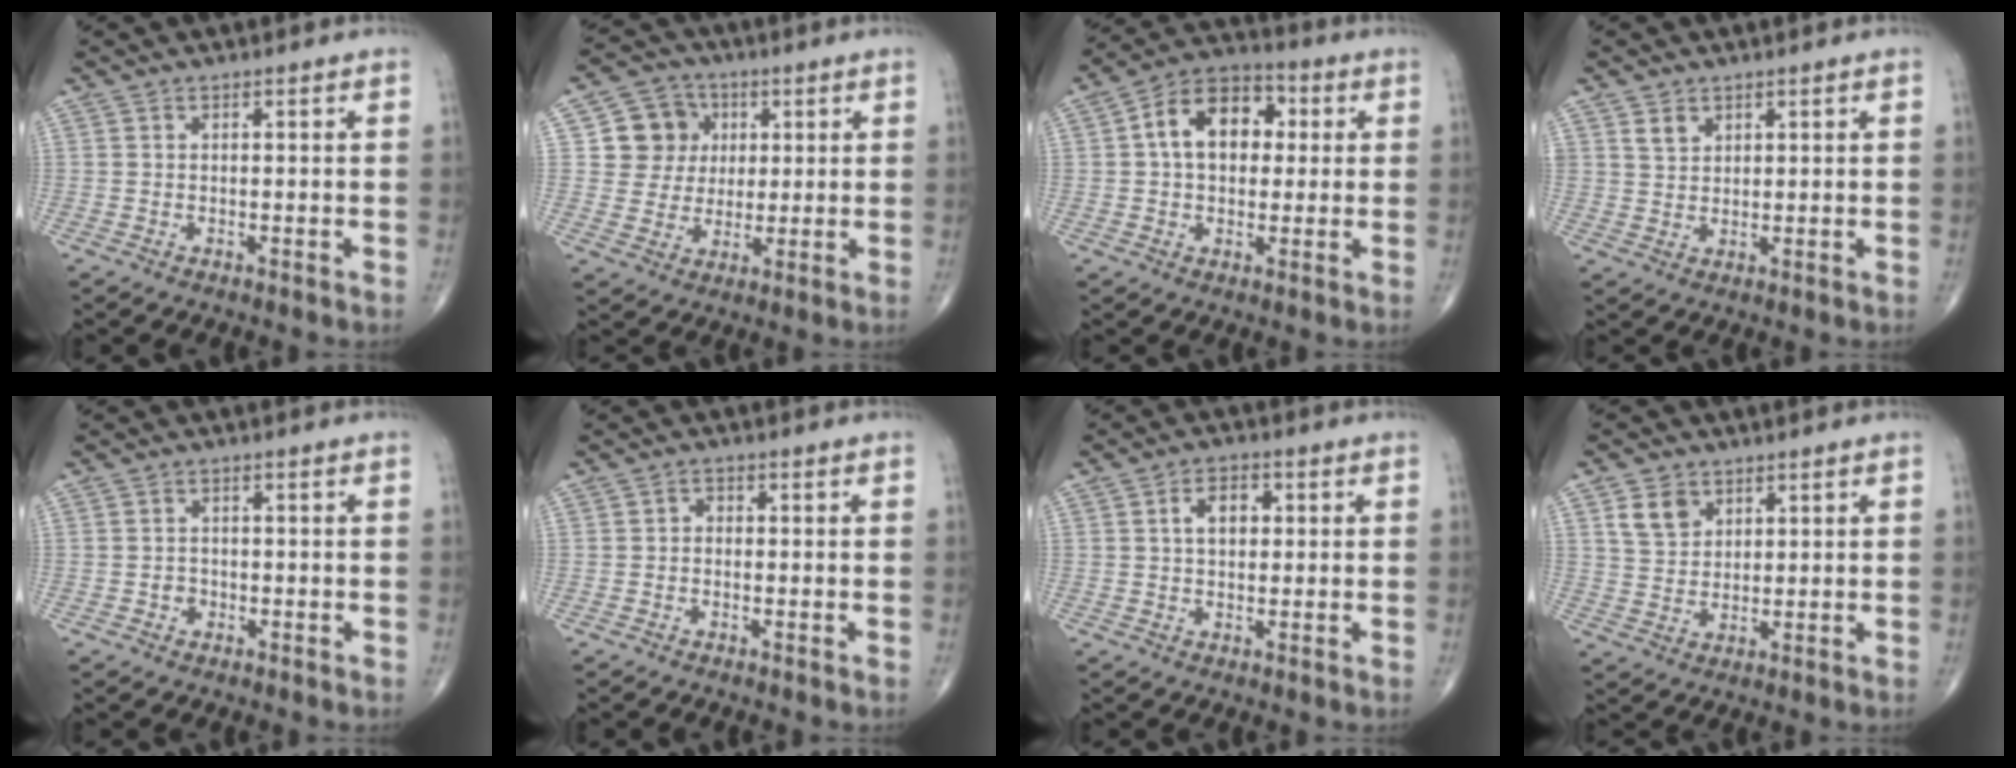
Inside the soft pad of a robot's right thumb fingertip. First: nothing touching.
{"total": 9.5, "force": [2.3, 8.8, 2.7], "torque": [-0.006, 0.001, 0.038]}
{"total": 12.5, "force": [2.0, 8.6, 8.8], "torque": [-0.115, 0.025, 0.022]}
{"total": 2.9, "force": [1.7, 2.1, 1.0], "torque": [-0.002, -0.014, 0.034]}
{"total": 1.7, "force": [-0.6, 1.4, 0.6], "torque": [-0.002, 0.005, -0.010]}
{"total": 1.3, "force": [-0.3, 1.0, 0.7], "torque": [-0.001, 0.005, -0.012]}
{"total": 5.0, "force": [0.9, 3.2, 3.7], "torque": [-0.050, 0.009, 0.010]}
{"total": 5.7, "force": [2.8, 4.2, 2.6], "torque": [-0.030, -0.013, 0.056]}